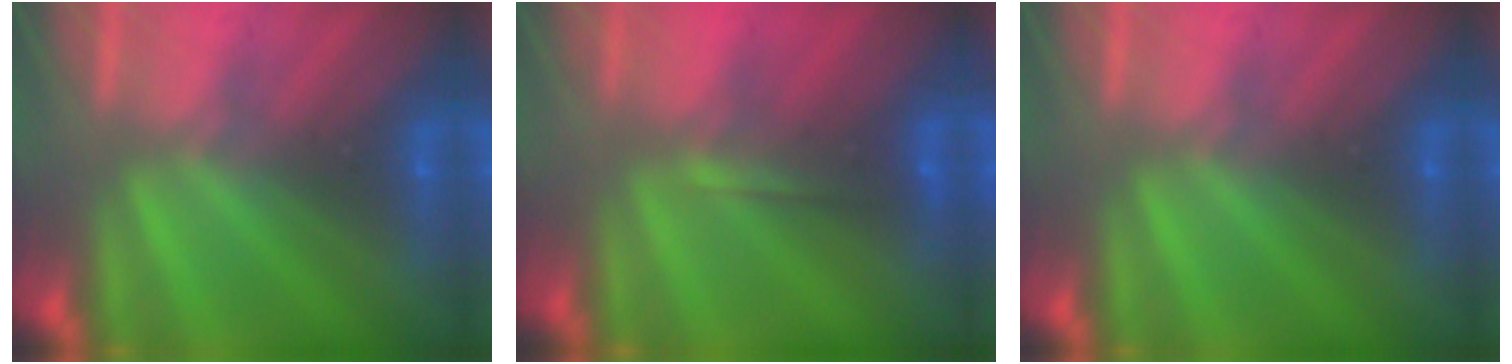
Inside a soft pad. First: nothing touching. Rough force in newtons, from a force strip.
{"total": 1.8}
{"total": 0.0}